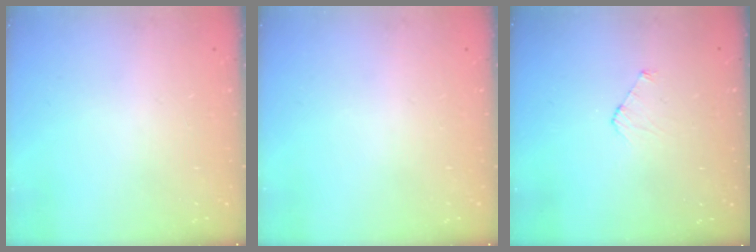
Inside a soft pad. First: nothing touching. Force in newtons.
{"total": 0.0}
{"total": 3.8, "press": 3.8, "slide": 0.3}